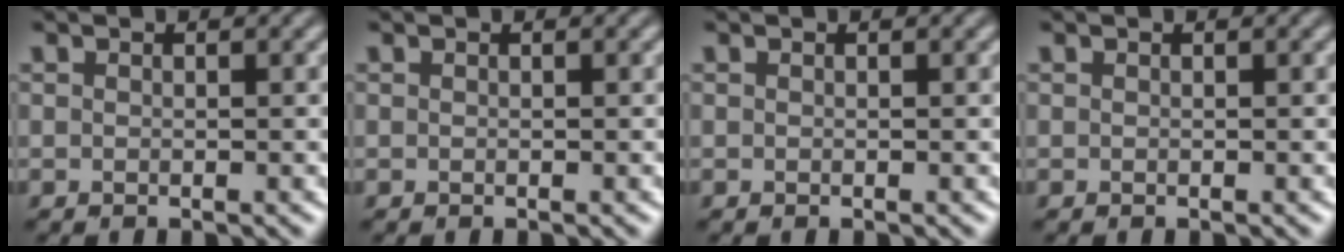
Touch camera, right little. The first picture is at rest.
{"total": 0.0}
{"total": 0.0}
{"total": 0.0}